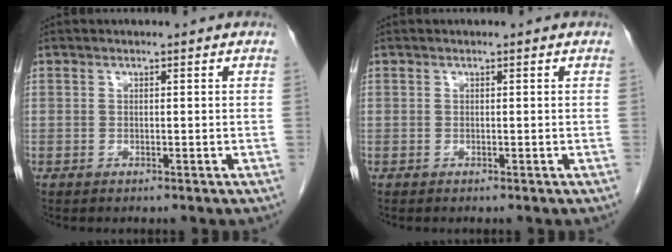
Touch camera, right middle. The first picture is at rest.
{"total": 0.0}